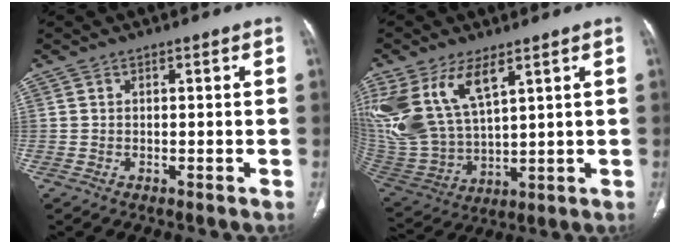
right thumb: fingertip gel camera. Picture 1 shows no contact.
{"total": 17.5, "force": [8.3, 8.7, 12.8], "torque": [-0.272, -0.027, 0.182]}